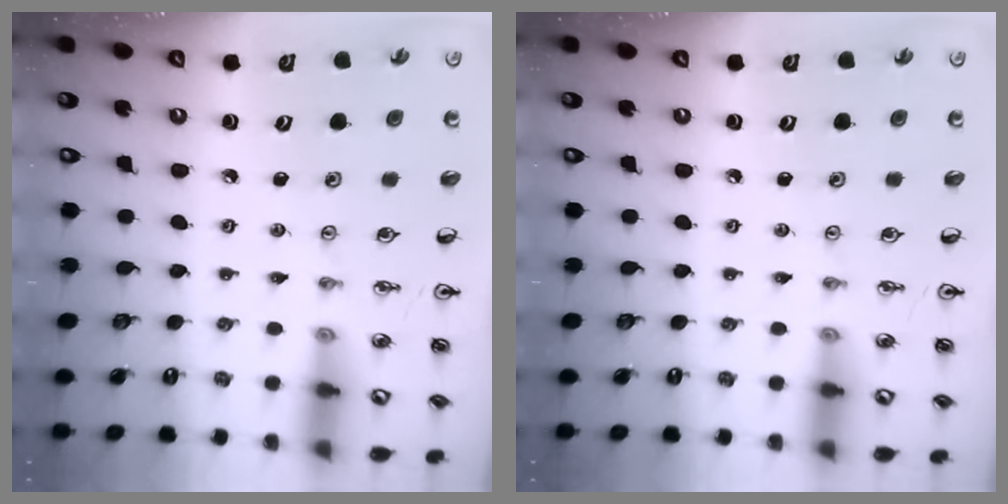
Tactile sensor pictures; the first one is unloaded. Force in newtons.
{"total": 0.0}